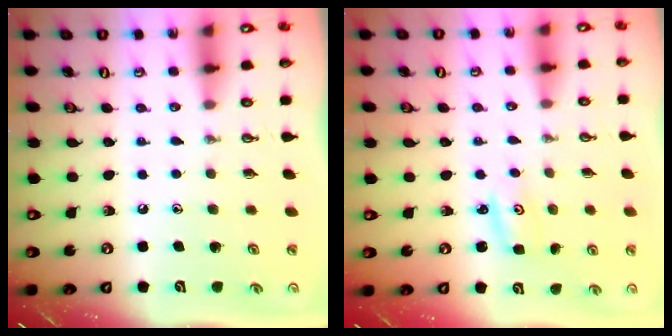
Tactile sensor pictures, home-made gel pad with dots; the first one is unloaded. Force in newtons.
{"total": 2.9, "press": 2.9, "slide": 0.3}